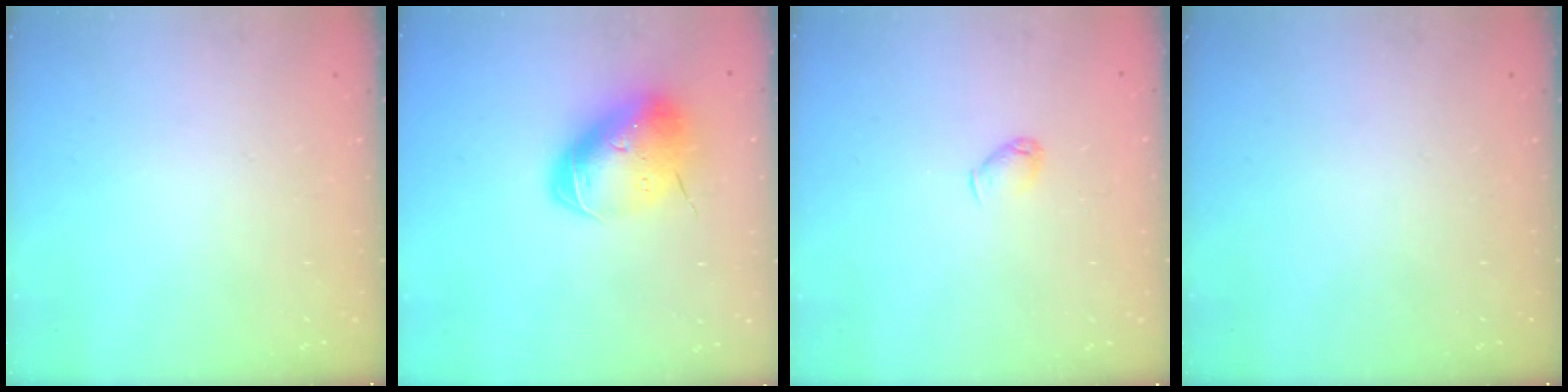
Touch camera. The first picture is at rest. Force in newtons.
{"total": 13.6, "press": 13.4, "slide": 2.3}
{"total": 3.2, "press": 3.1, "slide": 0.6}
{"total": 0.0}